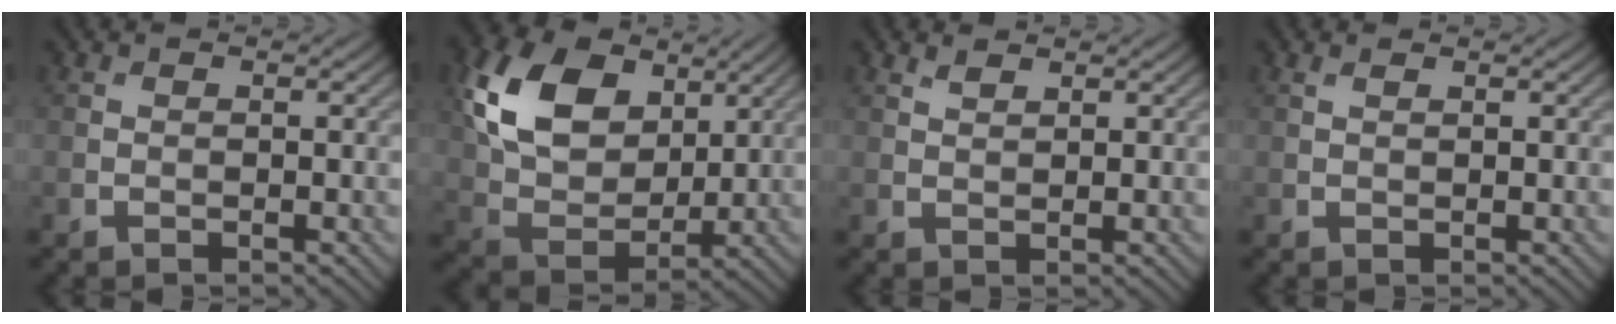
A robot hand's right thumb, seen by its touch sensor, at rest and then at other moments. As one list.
[{"total": 12.5, "force": [4.8, 8.4, 7.8], "torque": [-0.182, 0.008, 0.090]}, {"total": 1.2, "force": [1.0, 0.4, 0.5], "torque": [-0.016, -0.001, 0.022]}, {"total": 0.7, "force": [0.5, 0.2, 0.4], "torque": [-0.010, 0.002, 0.011]}]